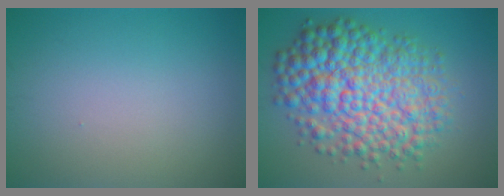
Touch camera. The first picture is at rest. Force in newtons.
{"total": 10.4, "press": 10.4, "slide": 0.1}